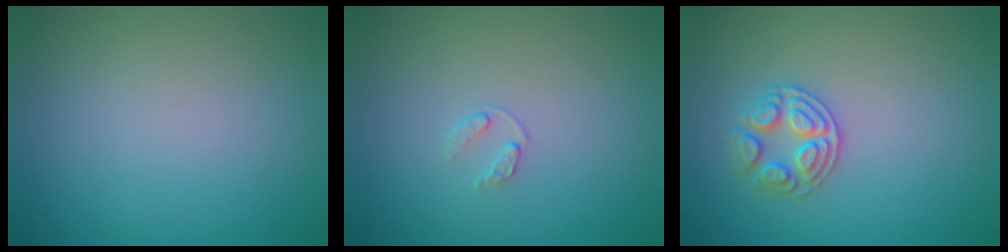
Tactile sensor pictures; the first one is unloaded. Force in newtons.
{"total": 0.8, "press": 0.5, "slide": 0.6}
{"total": 2.5, "press": 2.4, "slide": 0.6}